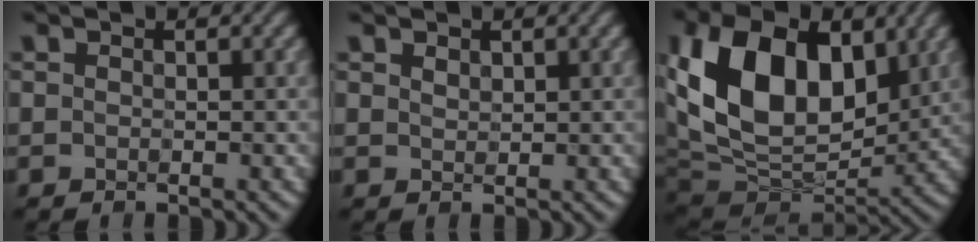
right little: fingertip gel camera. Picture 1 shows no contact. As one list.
[{"total": 0.9, "force": [0.6, 0.6, 0.4], "torque": [-0.010, -0.001, 0.017]}, {"total": 14.2, "force": [3.2, 9.5, 10.0], "torque": [-0.195, 0.003, 0.055]}]